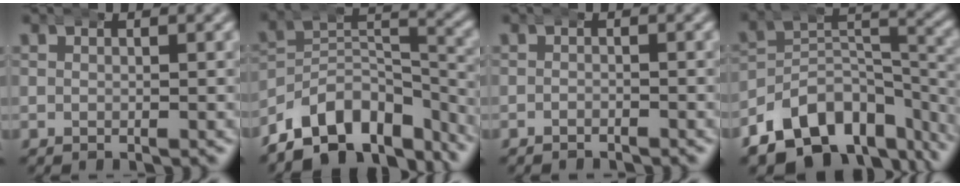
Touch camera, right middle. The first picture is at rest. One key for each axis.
{"total": 14.4, "fx": -9.5, "fy": 8.3, "fz": 7.0, "tx": -0.110, "ty": -0.040, "tz": -0.139}
{"total": 1.1, "fx": -1.1, "fy": 0.0, "fz": -0.1, "tx": 0.002, "ty": -0.004, "tz": -0.020}
{"total": 13.2, "fx": -8.1, "fy": 8.0, "fz": 6.7, "tx": -0.092, "ty": -0.025, "tz": -0.126}